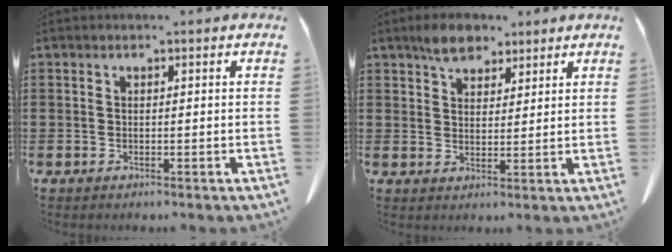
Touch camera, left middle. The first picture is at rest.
{"total": 5.0, "force": [3.9, 2.6, 1.9], "torque": [-0.042, 0.005, 0.073]}